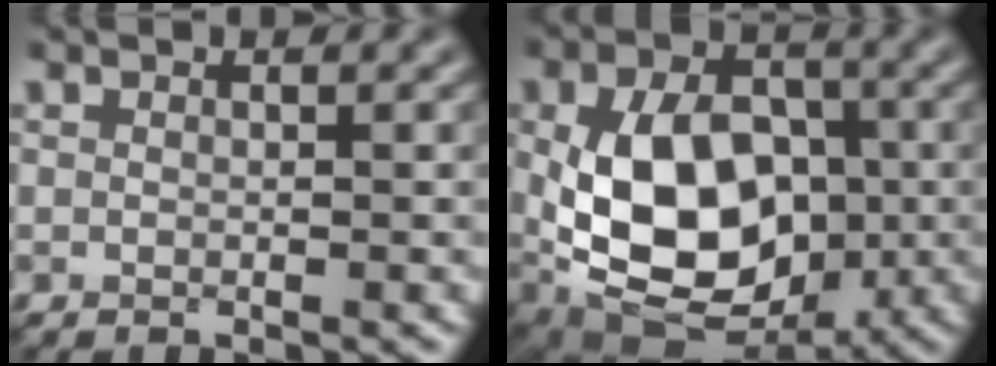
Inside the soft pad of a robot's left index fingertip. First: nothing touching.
{"total": 12.7, "force": [-1.5, 8.5, 9.3], "torque": [-0.186, -0.019, -0.020]}